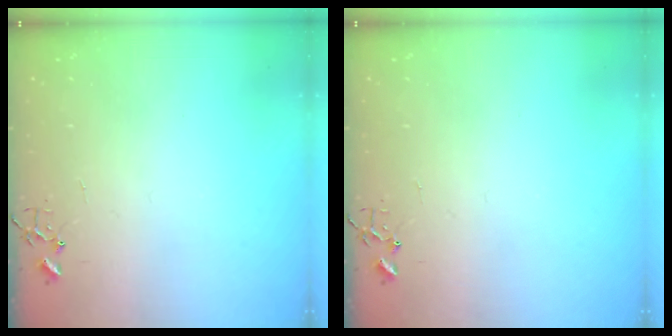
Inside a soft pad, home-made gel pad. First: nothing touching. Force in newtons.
{"total": 0.0}